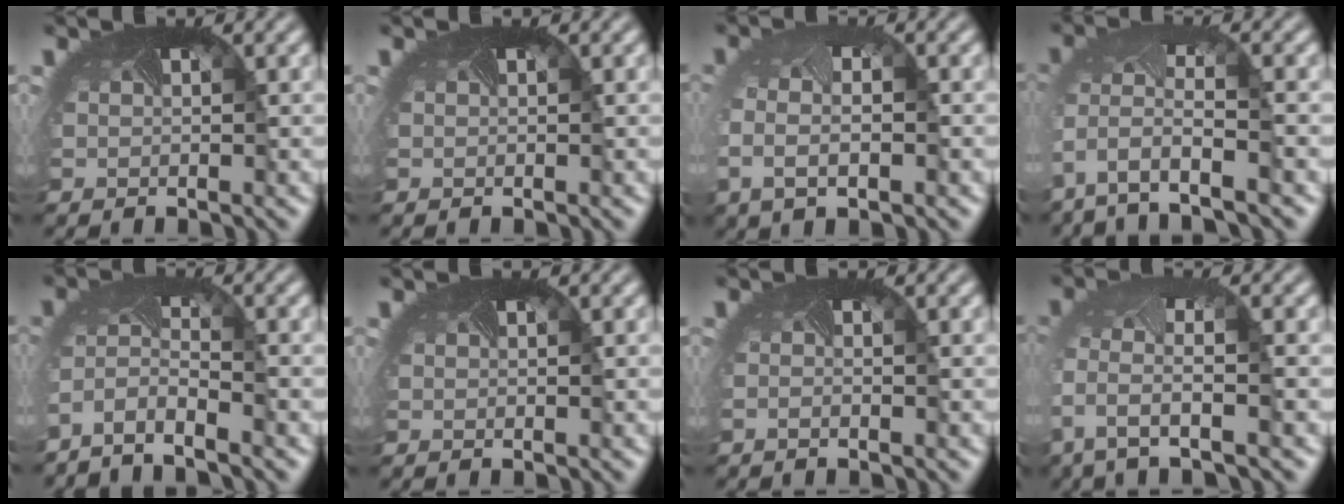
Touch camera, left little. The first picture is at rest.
{"total": 0.0}
{"total": 3.4, "force": [-0.9, 1.8, 2.7], "torque": [-0.078, -0.015, -0.008]}
{"total": 5.8, "force": [-3.1, 2.1, 4.4], "torque": [-0.125, -0.028, -0.053]}
{"total": 3.4, "force": [-3.1, 0.2, 1.2], "torque": [-0.045, -0.018, -0.063]}
{"total": 0.0}
{"total": 0.8, "force": [-0.7, -0.2, 0.0], "torque": [-0.005, -0.011, -0.010]}
{"total": 4.2, "force": [-1.9, 1.5, 3.4], "torque": [-0.102, -0.018, -0.037]}